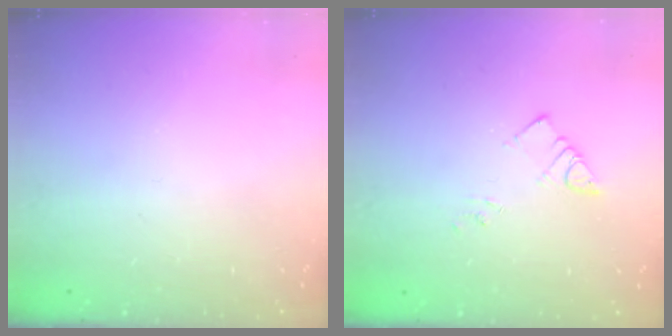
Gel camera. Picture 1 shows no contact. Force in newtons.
{"total": 3.2, "press": 3.2, "slide": 0.4}